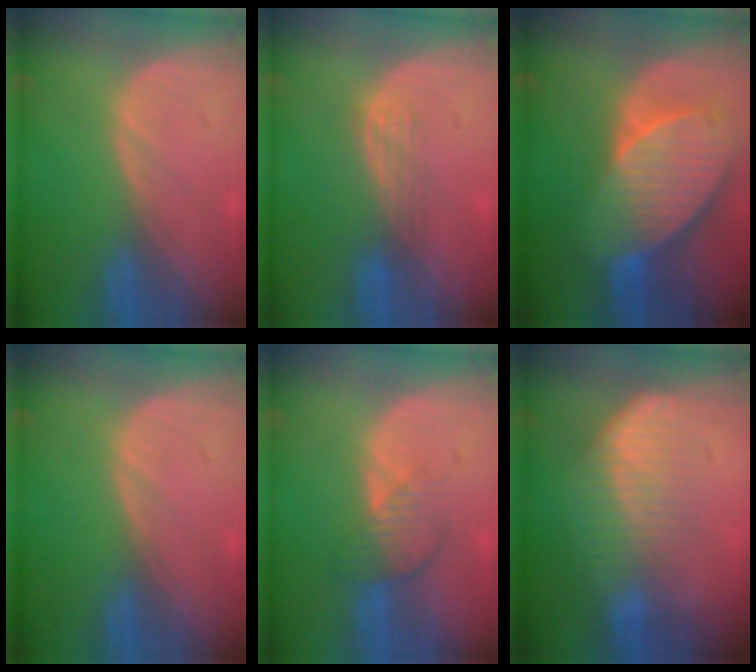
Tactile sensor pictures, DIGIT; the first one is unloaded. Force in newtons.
{"total": 2.9, "press": 2.7, "slide": 1.1}
{"total": 10.3, "press": 9.0, "slide": 5.0}
{"total": 0.0}
{"total": 4.3, "press": 3.7, "slide": 2.1}
{"total": 7.4, "press": 6.4, "slide": 3.8}